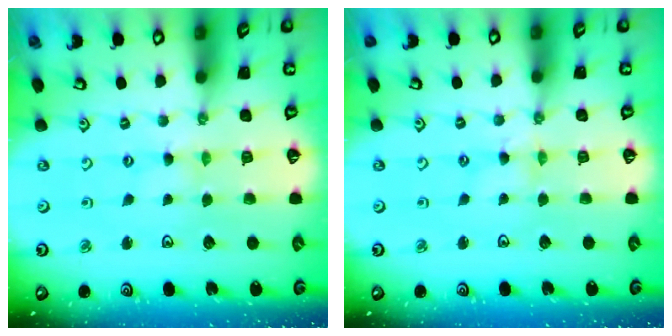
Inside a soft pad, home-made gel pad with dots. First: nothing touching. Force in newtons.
{"total": 1.0, "press": 1.0, "slide": 0.2}